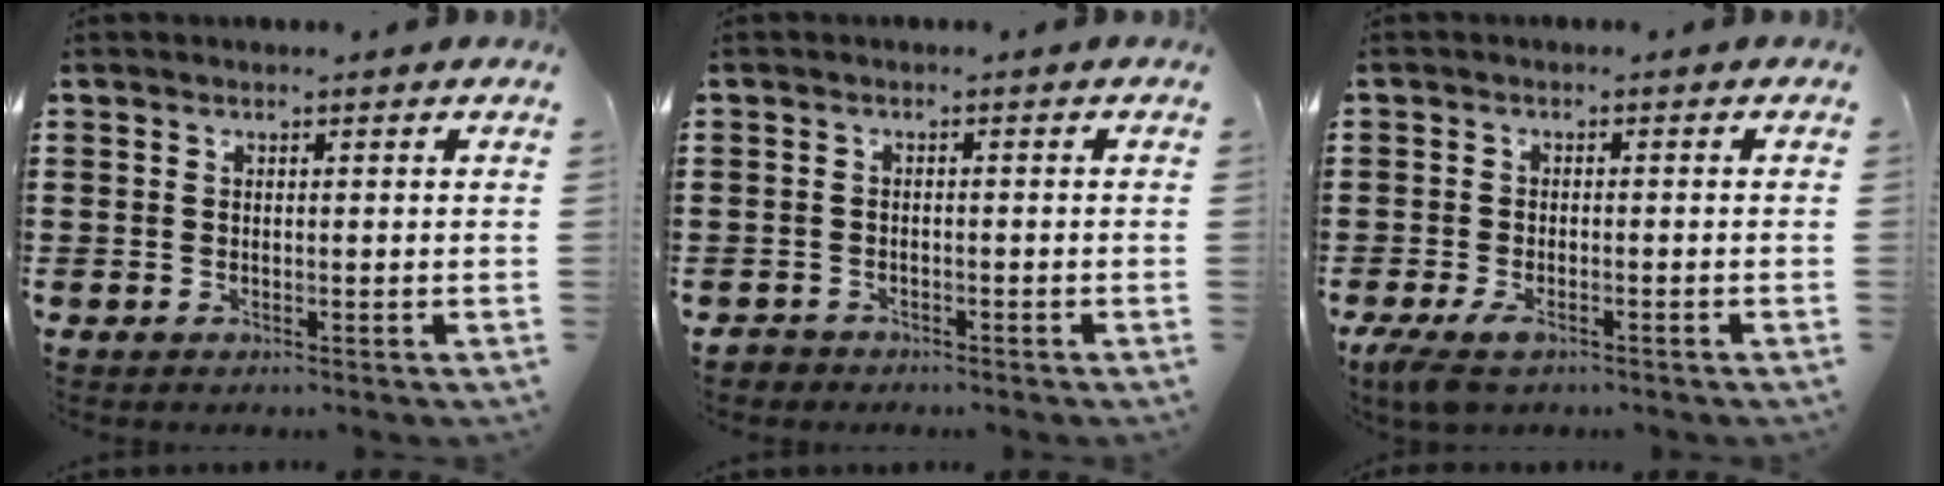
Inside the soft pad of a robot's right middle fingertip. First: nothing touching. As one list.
[{"total": 1.2, "force": [-1.1, 0.4, -0.1], "torque": [-0.002, 0.002, -0.025]}, {"total": 2.6, "force": [-1.8, 0.7, 1.7], "torque": [-0.053, -0.009, -0.040]}]